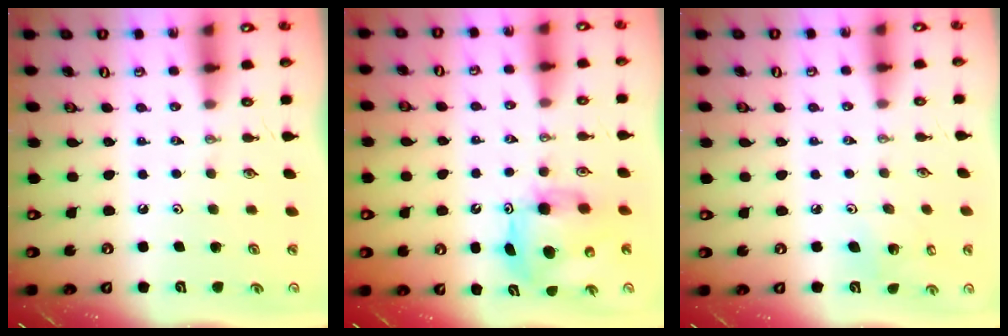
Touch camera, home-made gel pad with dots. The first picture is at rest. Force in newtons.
{"total": 8.4, "press": 8.3, "slide": 0.2}
{"total": 4.6, "press": 4.5, "slide": 1.2}